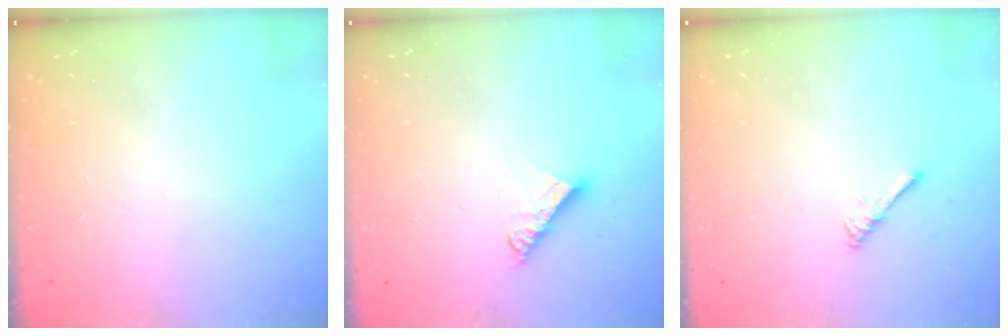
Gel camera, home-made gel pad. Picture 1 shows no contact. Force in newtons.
{"total": 6.1, "press": 6.1, "slide": 0.4}
{"total": 2.7, "press": 2.6, "slide": 0.5}